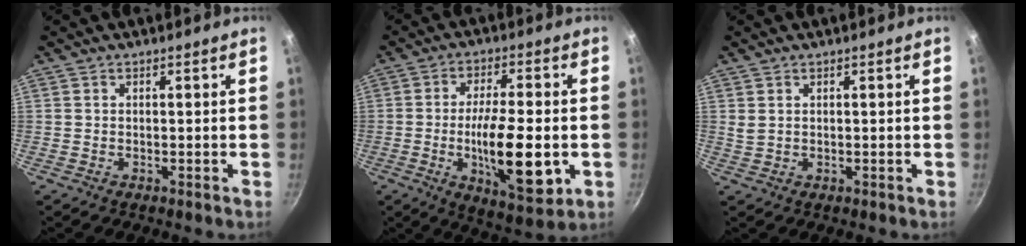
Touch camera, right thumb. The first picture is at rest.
{"total": 16.3, "force": [-3.2, 5.3, 15.1], "torque": [-0.243, 0.002, -0.048]}
{"total": 1.2, "force": [0.7, 0.6, 0.8], "torque": [-0.015, -0.001, 0.016]}